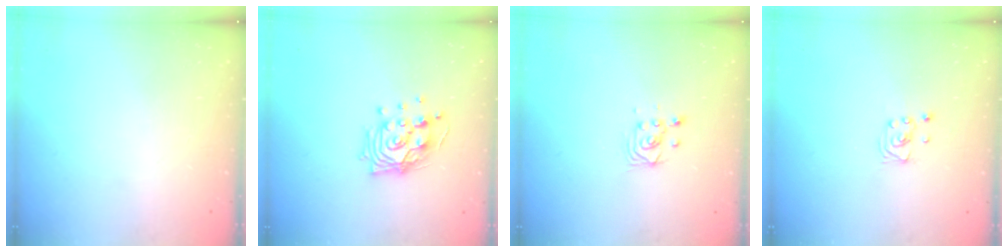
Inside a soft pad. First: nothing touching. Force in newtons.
{"total": 14.4, "press": 13.6, "slide": 4.7}
{"total": 3.3, "press": 3.2, "slide": 0.6}
{"total": 2.3, "press": 2.3, "slide": 0.2}